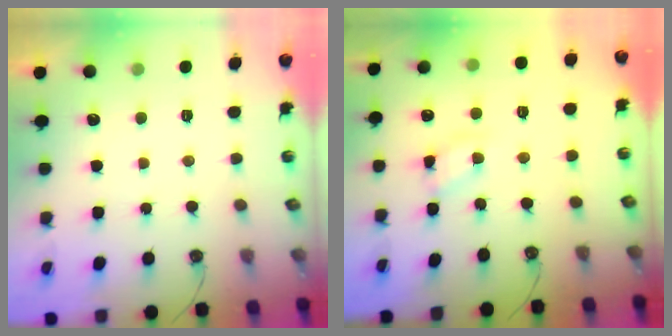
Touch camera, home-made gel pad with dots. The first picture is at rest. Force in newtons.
{"total": 5.5, "press": 5.5, "slide": 0.4}